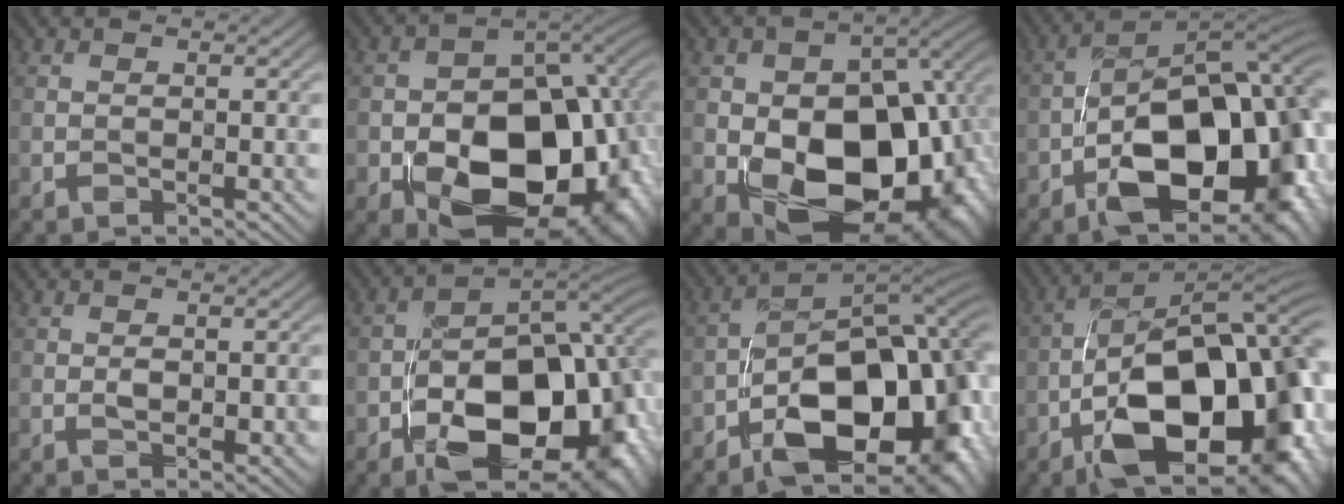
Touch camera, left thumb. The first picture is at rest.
{"total": 18.4, "force": [-5.6, 12.4, 12.4], "torque": [-0.161, -0.045, -0.073]}
{"total": 18.2, "force": [-3.7, 12.5, 12.7], "torque": [-0.163, -0.041, -0.028]}
{"total": 17.6, "force": [-6.6, 8.9, 13.6], "torque": [-0.192, -0.012, -0.119]}
{"total": 1.4, "force": [0.0, 0.8, 1.2], "torque": [-0.016, -0.002, 0.005]}
{"total": 15.8, "force": [-5.3, 9.1, 11.8], "torque": [-0.162, -0.022, -0.088]}
{"total": 16.1, "force": [-6.8, 8.3, 11.9], "torque": [-0.155, -0.012, -0.123]}
{"total": 19.1, "force": [-6.9, 9.0, 15.3], "torque": [-0.244, -0.014, -0.116]}